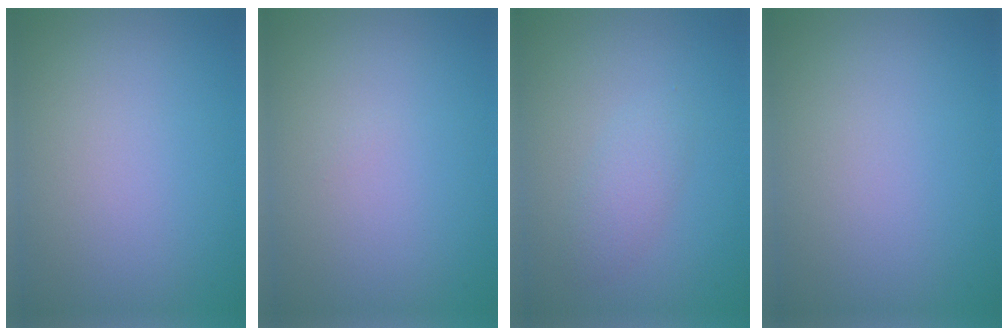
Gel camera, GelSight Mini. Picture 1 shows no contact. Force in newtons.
{"total": 0.0}
{"total": 1.8, "press": 1.8, "slide": 0.1}
{"total": 0.0}